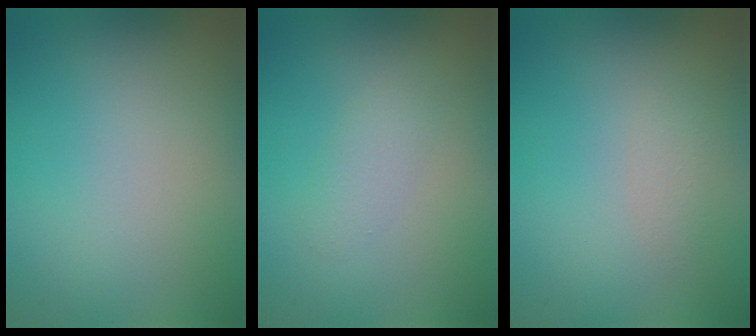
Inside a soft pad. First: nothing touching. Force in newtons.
{"total": 1.5, "press": 1.5, "slide": 0.1}
{"total": 0.8, "press": 0.8, "slide": 0.0}